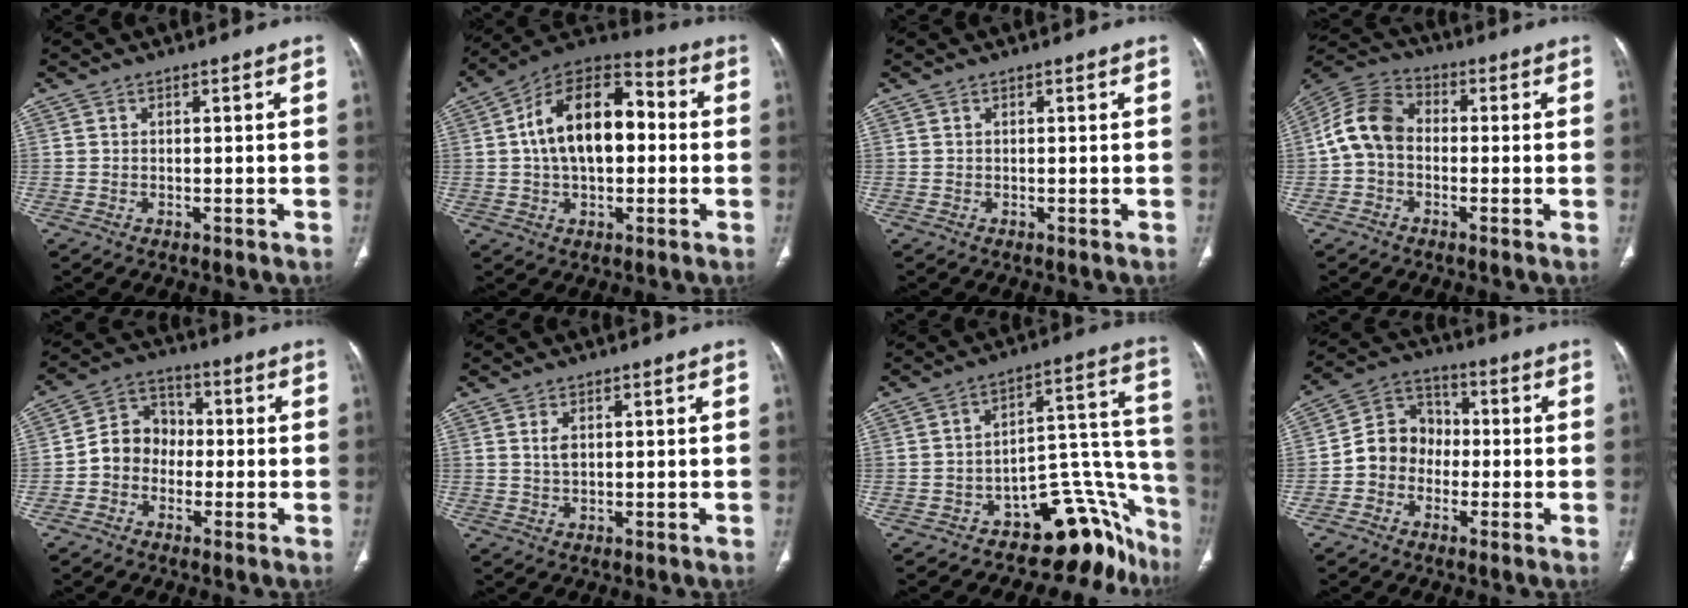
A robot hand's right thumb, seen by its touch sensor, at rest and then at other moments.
{"total": 17.5, "force": [1.2, 10.3, 14.0], "torque": [-0.215, 0.039, 0.011]}
{"total": 0.0}
{"total": 9.7, "force": [-0.7, 7.3, 6.4], "torque": [-0.116, 0.029, -0.030]}
{"total": 8.0, "force": [-1.5, 6.9, 3.7], "torque": [-0.038, 0.034, -0.044]}
{"total": 2.2, "force": [0.7, 1.2, 1.7], "torque": [-0.033, -0.002, 0.017]}
{"total": 17.7, "force": [-13.1, 8.4, 8.4], "torque": [-0.014, 0.145, -0.177]}
{"total": 9.0, "force": [-1.8, 7.9, 4.0], "torque": [-0.041, 0.038, -0.048]}